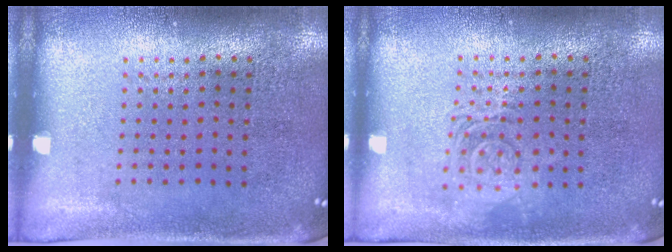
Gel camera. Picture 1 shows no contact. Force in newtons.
{"total": 2.5, "press": 2.5, "slide": 0.5}